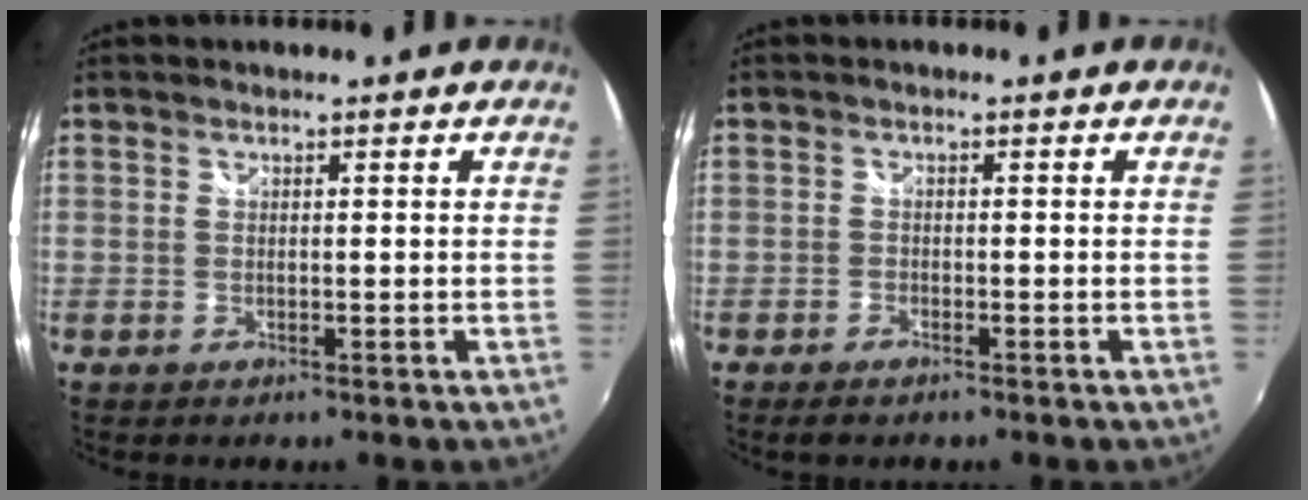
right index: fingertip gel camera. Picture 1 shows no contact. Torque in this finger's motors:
{"motor_torque": [0.04, -0.08, -0.05, -0.05]}